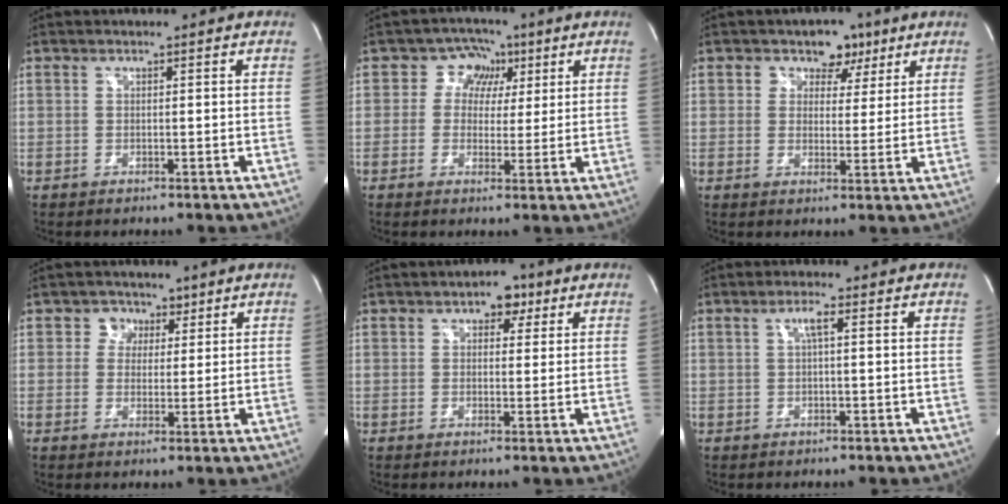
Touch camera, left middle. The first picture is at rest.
{"total": 5.2, "force": [1.7, 4.6, 1.8], "torque": [-0.016, 0.019, 0.023]}
{"total": 4.9, "force": [2.8, 3.8, 1.3], "torque": [-0.002, 0.003, 0.038]}
{"total": 3.4, "force": [1.7, 3.0, 0.0], "torque": [0.008, 0.004, 0.022]}
{"total": 3.8, "force": [2.0, 2.2, 2.4], "torque": [-0.030, 0.015, 0.026]}
{"total": 2.1, "force": [0.6, 0.2, 2.0], "torque": [-0.041, 0.003, 0.010]}